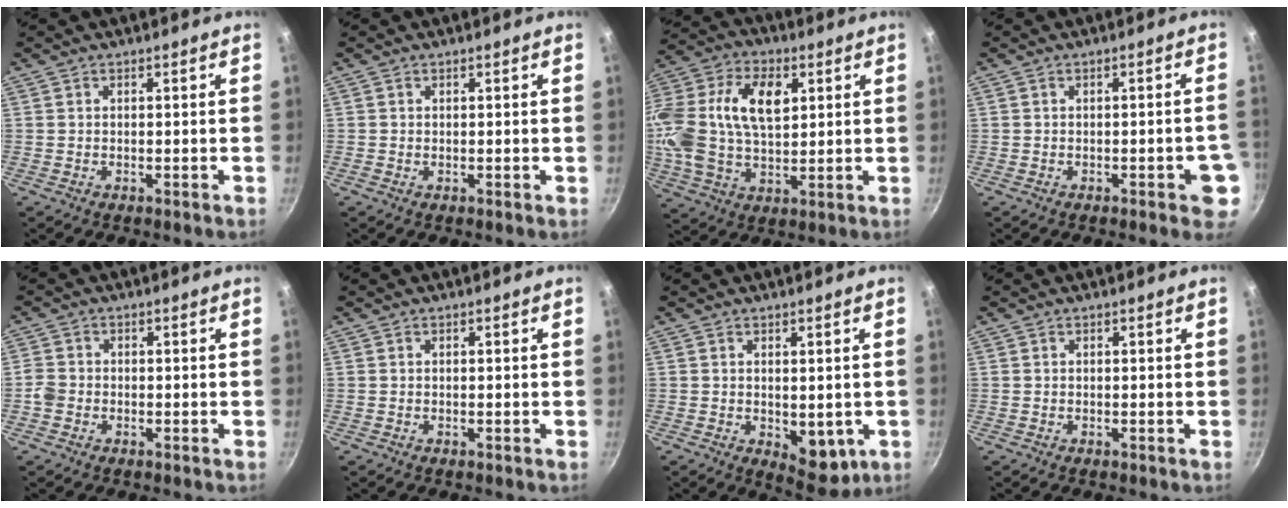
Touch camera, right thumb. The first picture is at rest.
{"total": 0.0}
{"total": 20.7, "force": [4.2, 12.8, 15.7], "torque": [-0.319, 0.017, 0.069]}
{"total": 5.6, "force": [-1.9, 1.8, 4.9], "torque": [-0.043, 0.012, -0.021]}
{"total": 2.7, "force": [-1.0, 2.2, 1.2], "torque": [-0.021, 0.012, -0.023]}
{"total": 0.0}
{"total": 7.1, "force": [-0.6, 4.0, 5.8], "torque": [-0.060, -0.016, 0.002]}
{"total": 0.0}